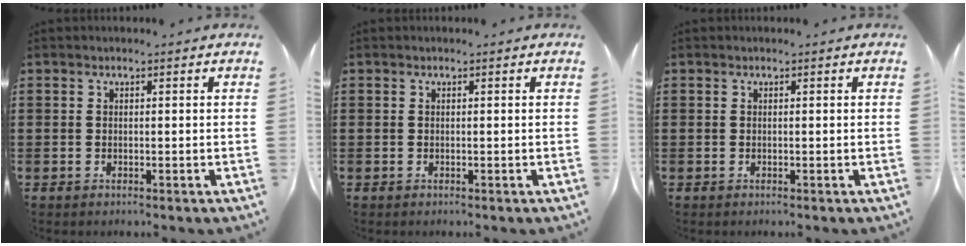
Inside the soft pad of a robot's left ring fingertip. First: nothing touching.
{"total": 0.0}
{"total": 0.0}